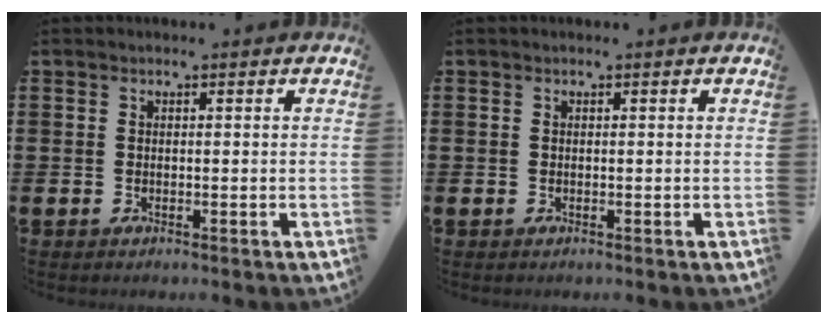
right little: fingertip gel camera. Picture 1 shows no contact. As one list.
[{"total": 0.0}]